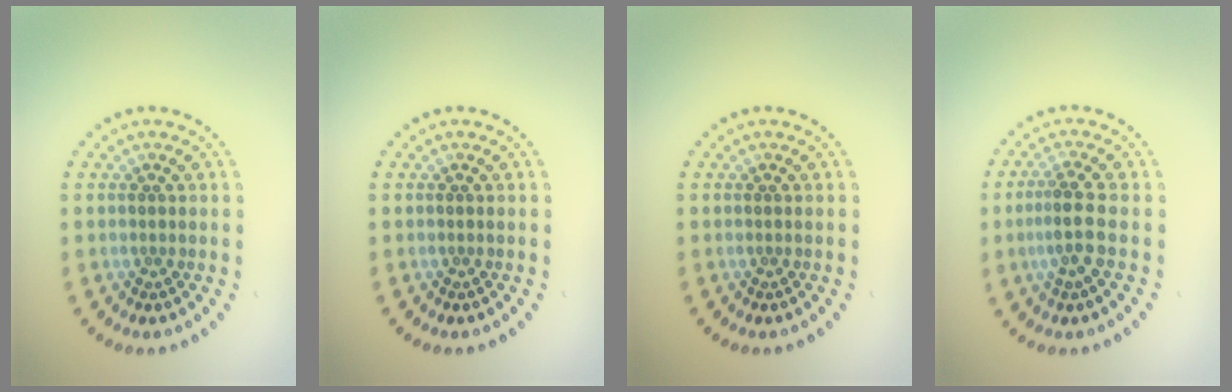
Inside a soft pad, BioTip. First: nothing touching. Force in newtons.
{"total": 0.0}
{"total": 0.0}
{"total": 2.6, "press": 2.3, "slide": 1.2}